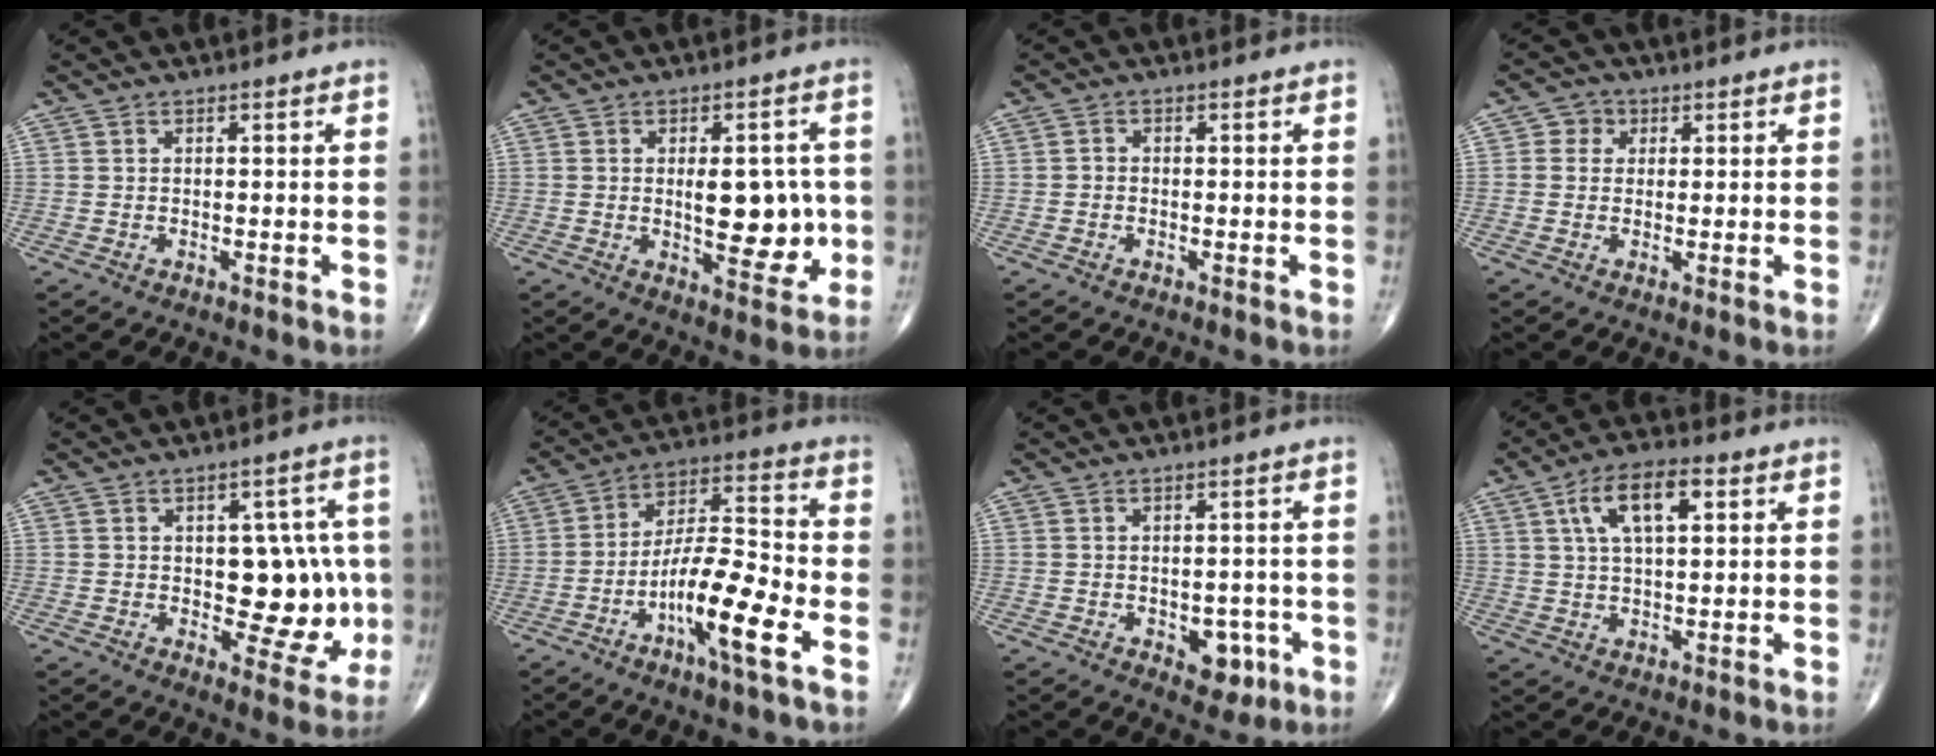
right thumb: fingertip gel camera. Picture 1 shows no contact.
{"total": 11.6, "force": [-0.5, 5.4, 10.2], "torque": [-0.107, -0.007, 0.002]}
{"total": 0.9, "force": [-0.3, 0.7, 0.4], "torque": [0.000, 0.003, -0.009]}
{"total": 3.3, "force": [0.8, 3.0, 1.0], "torque": [0.004, 0.003, 0.004]}
{"total": 12.8, "force": [-0.6, 7.5, 10.3], "torque": [-0.074, 0.007, 0.004]}
{"total": 14.4, "force": [-5.9, 2.6, 12.9], "torque": [-0.235, 0.036, -0.107]}
{"total": 5.5, "force": [-1.9, 3.5, 3.8], "torque": [-0.017, 0.007, -0.018]}
{"total": 10.0, "force": [3.4, 4.4, 8.3], "torque": [-0.144, 0.008, 0.058]}